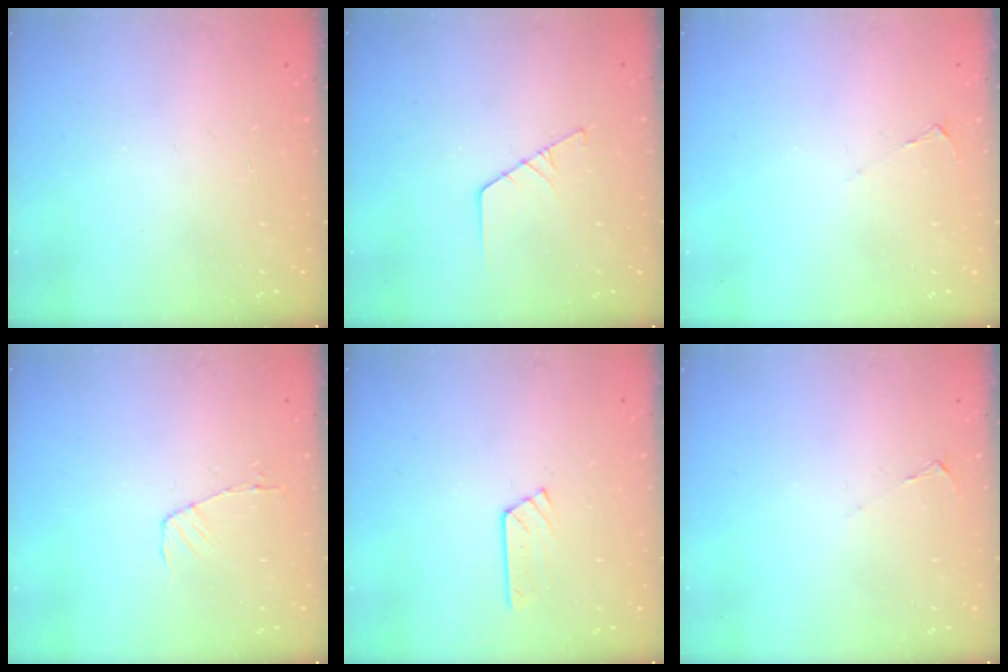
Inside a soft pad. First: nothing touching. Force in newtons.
{"total": 2.1, "press": 2.1, "slide": 0.1}
{"total": 1.7, "press": 1.7, "slide": 0.3}
{"total": 4.9, "press": 4.9, "slide": 0.6}
{"total": 5.6, "press": 5.6, "slide": 0.6}
{"total": 1.7, "press": 1.7, "slide": 0.3}